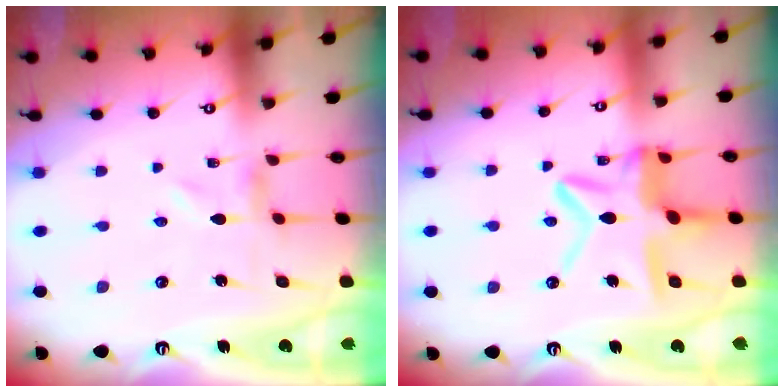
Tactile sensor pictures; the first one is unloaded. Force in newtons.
{"total": 14.0, "press": 14.0, "slide": 1.4}